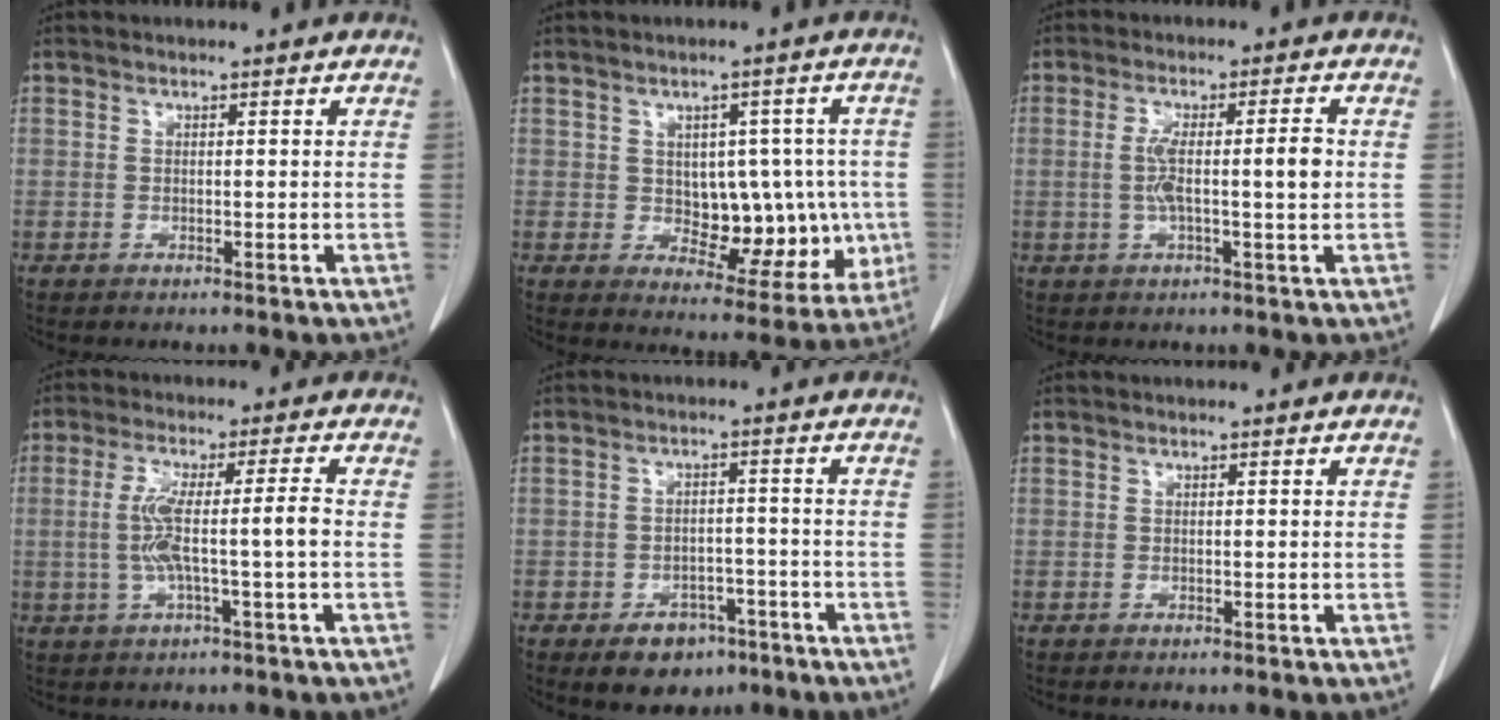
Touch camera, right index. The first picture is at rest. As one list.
[{"total": 10.9, "force": [-0.4, 6.5, 8.7], "torque": [-0.091, 0.021, 0.018]}, {"total": 6.9, "force": [-0.1, 1.1, 6.8], "torque": [-0.126, 0.012, -0.001]}, {"total": 7.3, "force": [-0.9, -0.2, 7.3], "torque": [-0.148, 0.012, -0.013]}, {"total": 6.6, "force": [-4.2, 4.1, 3.0], "torque": [-0.041, 0.005, -0.055]}, {"total": 0.0}]